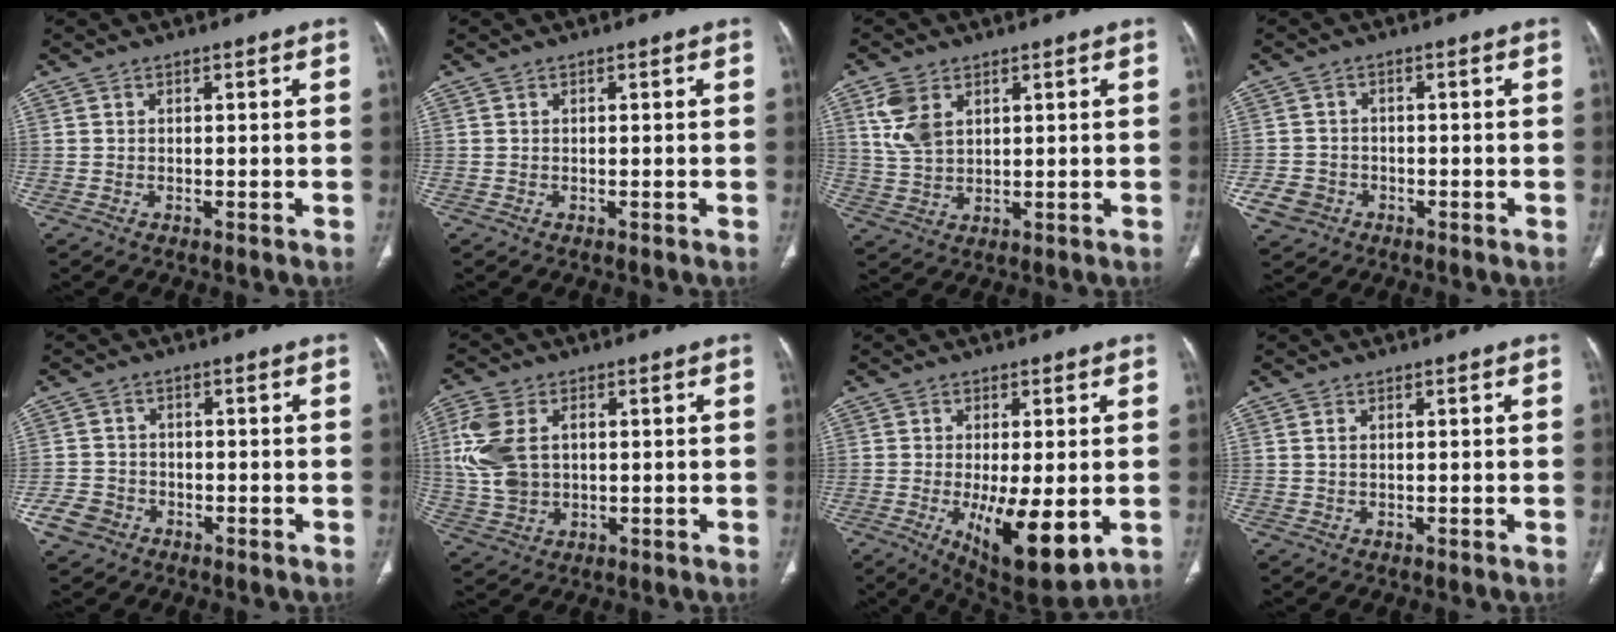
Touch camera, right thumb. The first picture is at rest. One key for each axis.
{"total": 0.0}
{"total": 6.9, "fx": 3.0, "fy": 4.1, "fz": 4.6, "tx": -0.094, "ty": -0.004, "tz": 0.070}
{"total": 5.0, "fx": -2.1, "fy": 4.2, "fz": 1.6, "tx": -0.026, "ty": 0.013, "tz": -0.033}
{"total": 4.8, "fx": -2.5, "fy": 3.9, "fz": 1.4, "tx": -0.019, "ty": 0.018, "tz": -0.043}
{"total": 11.0, "fx": 1.7, "fy": 7.5, "fz": 7.9, "tx": -0.177, "ty": 0.005, "tz": 0.039}
{"total": 13.5, "fx": -3.2, "fy": 4.7, "fz": 12.2, "tx": -0.190, "ty": -0.026, "tz": -0.033}
{"total": 0.8, "fx": 0.3, "fy": 0.4, "fz": 0.6, "tx": -0.017, "ty": 0.002, "tz": 0.008}